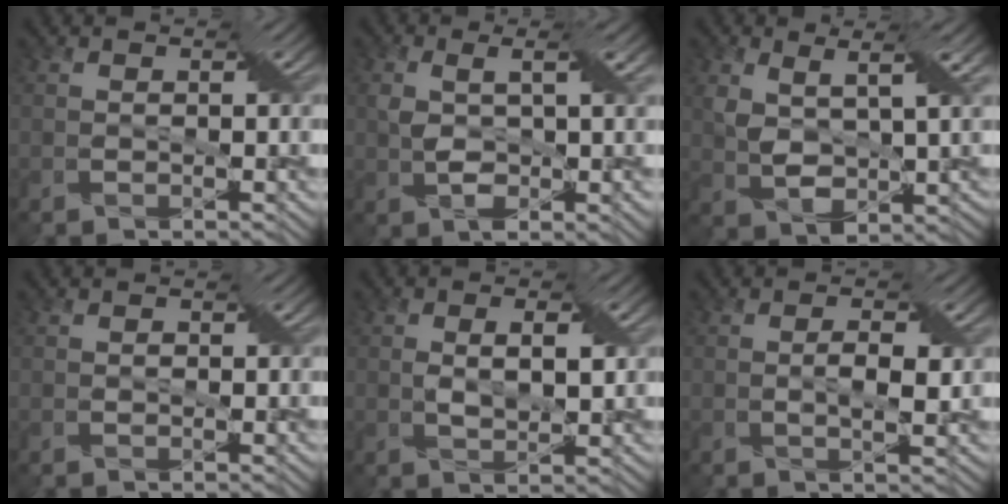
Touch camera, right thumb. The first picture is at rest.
{"total": 4.6, "force": [0.3, 1.8, 4.2], "torque": [-0.080, 0.001, 0.007]}
{"total": 5.0, "force": [1.8, 2.5, 3.9], "torque": [-0.091, -0.008, 0.037]}
{"total": 0.6, "force": [-0.1, 0.5, 0.3], "torque": [-0.003, -0.002, -0.001]}
{"total": 2.6, "force": [0.5, 1.2, 2.2], "torque": [-0.041, 0.001, 0.011]}
{"total": 1.8, "force": [0.1, 0.5, 1.7], "torque": [-0.030, 0.000, 0.002]}